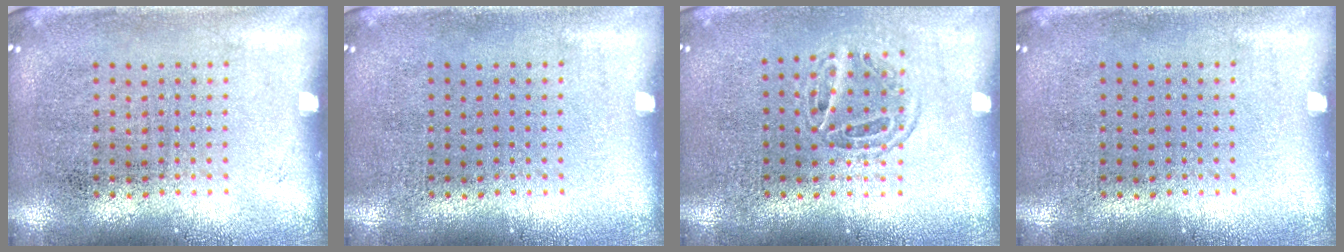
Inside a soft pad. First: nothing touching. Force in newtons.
{"total": 0.0}
{"total": 1.2, "press": 1.0, "slide": 0.6}
{"total": 0.0}